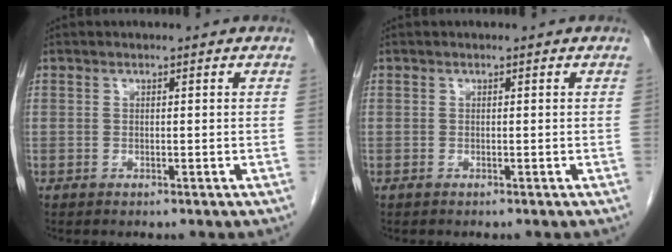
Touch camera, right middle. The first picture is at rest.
{"total": 0.0}